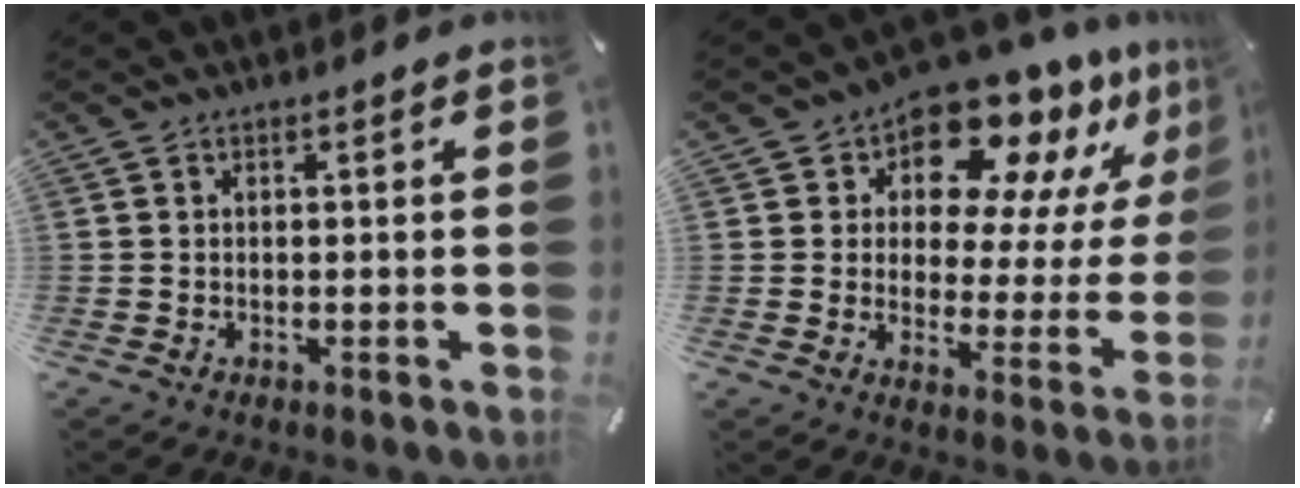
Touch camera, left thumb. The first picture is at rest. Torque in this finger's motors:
{"motor_torque": [2.40, 2.54, 1.65, -1.12, 0.09]}